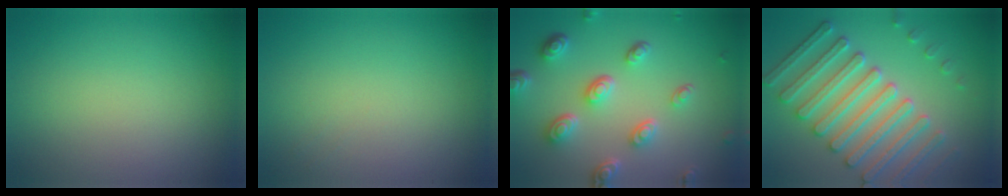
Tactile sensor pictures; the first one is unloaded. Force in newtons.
{"total": 0.6, "press": 0.5, "slide": 0.3}
{"total": 5.3, "press": 3.9, "slide": 3.6}
{"total": 6.1, "press": 5.6, "slide": 2.2}